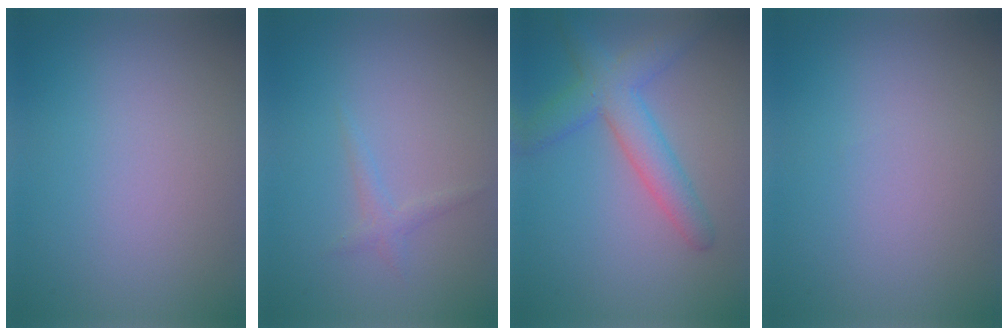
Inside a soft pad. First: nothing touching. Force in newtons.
{"total": 1.0, "press": 1.0, "slide": 0.1}
{"total": 4.5, "press": 4.5, "slide": 0.2}
{"total": 0.0}